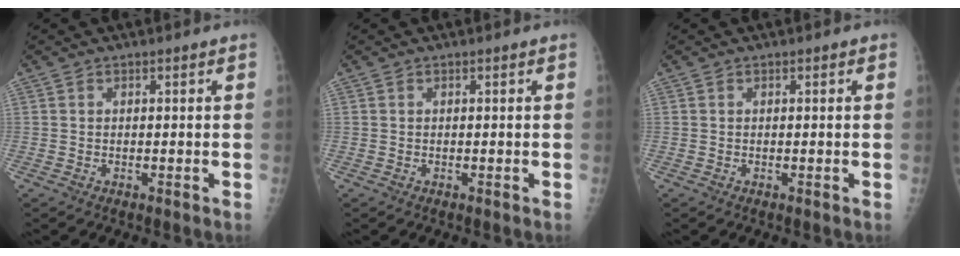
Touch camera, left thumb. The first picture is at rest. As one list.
[{"total": 0.0}, {"total": 0.0}]